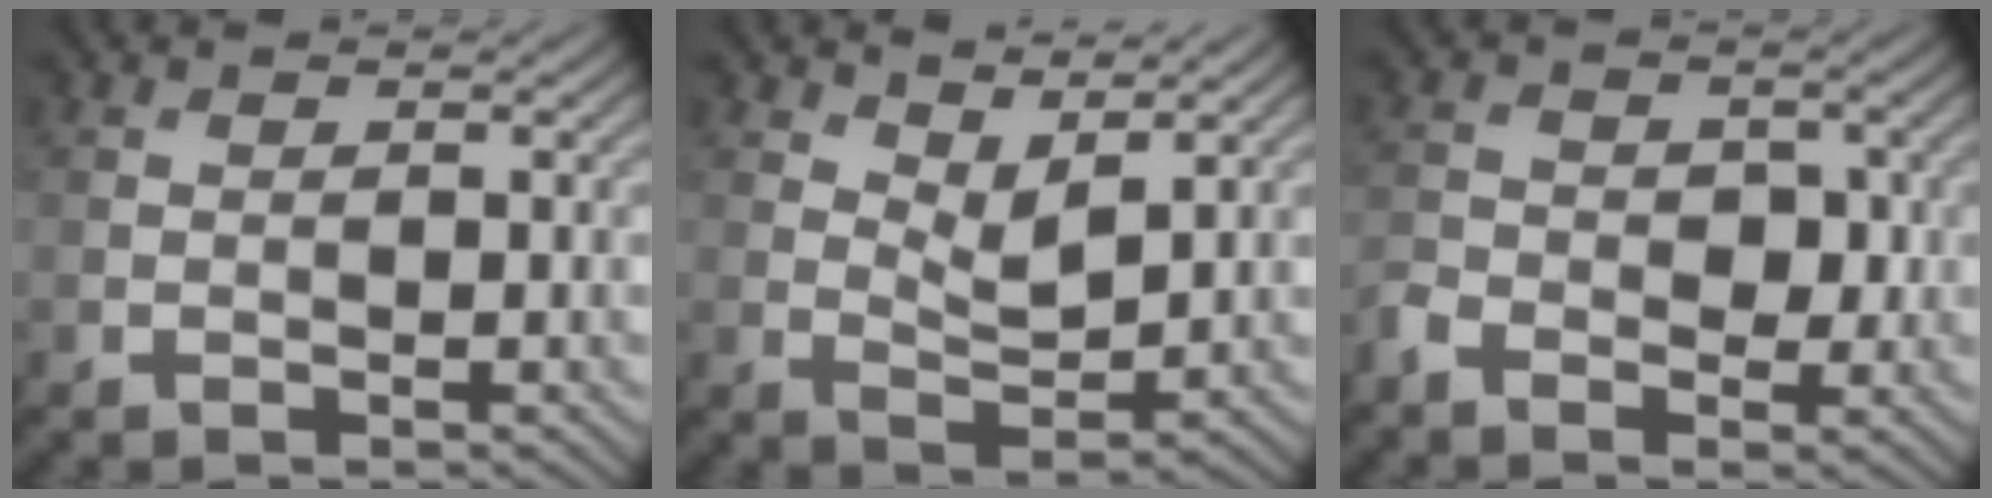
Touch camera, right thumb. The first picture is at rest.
{"total": 4.4, "force": [3.3, 1.5, 2.5], "torque": [-0.058, -0.008, 0.058]}
{"total": 3.6, "force": [-1.7, 2.4, 2.1], "torque": [-0.041, 0.000, -0.040]}